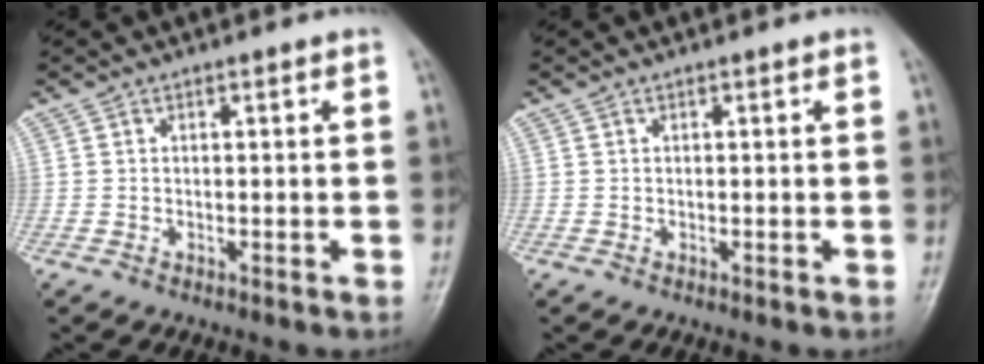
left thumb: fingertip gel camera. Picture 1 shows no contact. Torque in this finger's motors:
{"motor_torque": [-0.02, 0.07, 0.18, 0.04, 0.00]}